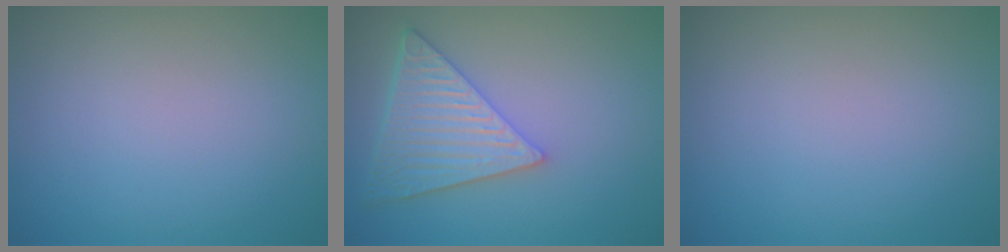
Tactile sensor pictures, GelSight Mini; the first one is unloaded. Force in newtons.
{"total": 6.0, "press": 4.9, "slide": 3.4}
{"total": 0.0}